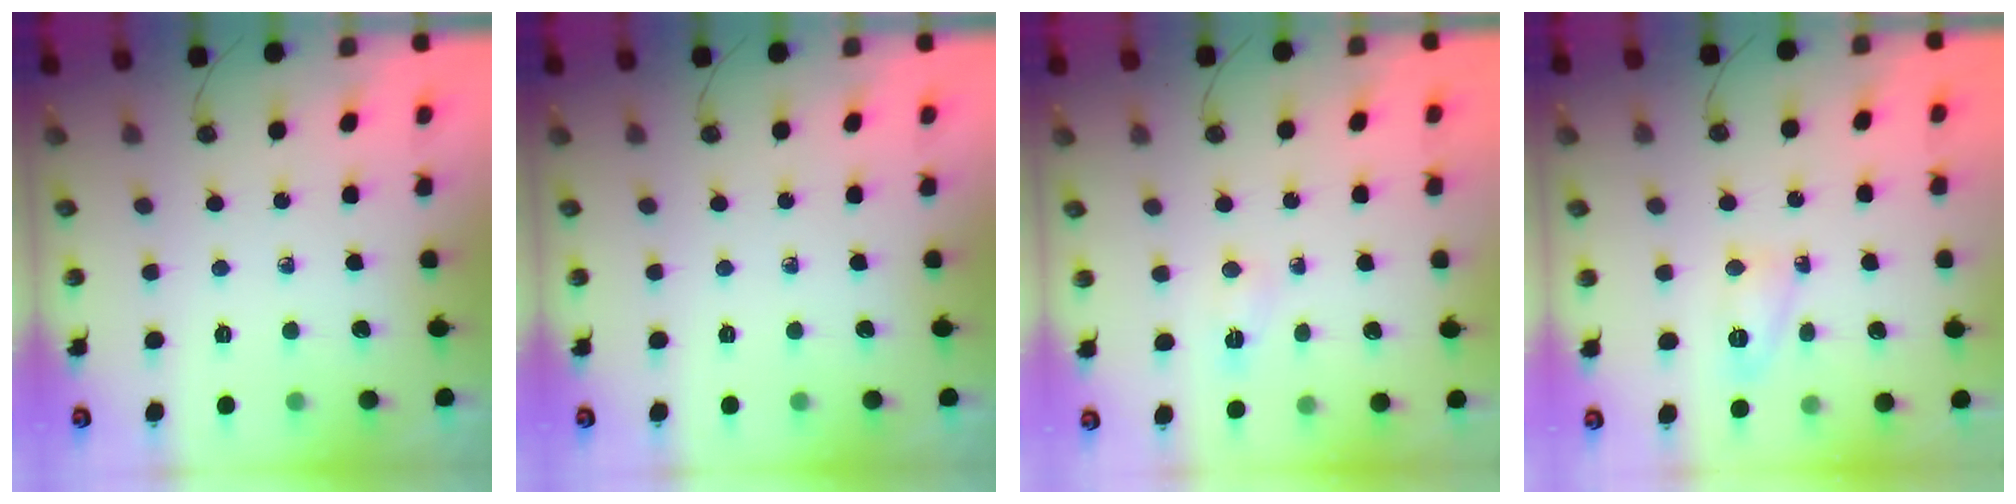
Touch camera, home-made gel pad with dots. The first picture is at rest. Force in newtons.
{"total": 0.0}
{"total": 2.9, "press": 2.9, "slide": 0.4}
{"total": 6.2, "press": 6.2, "slide": 0.5}